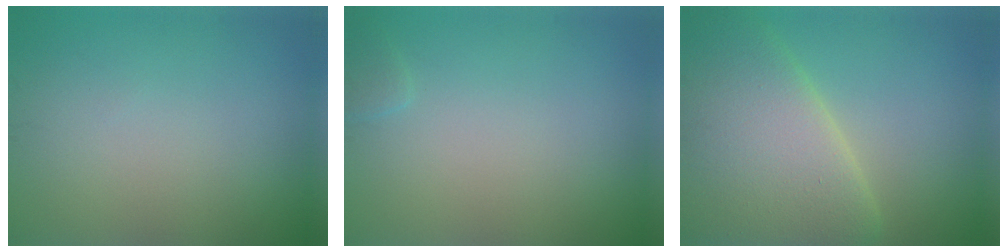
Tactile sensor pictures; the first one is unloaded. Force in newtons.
{"total": 0.7, "press": 0.7, "slide": 0.1}
{"total": 11.1, "press": 11.1, "slide": 0.6}